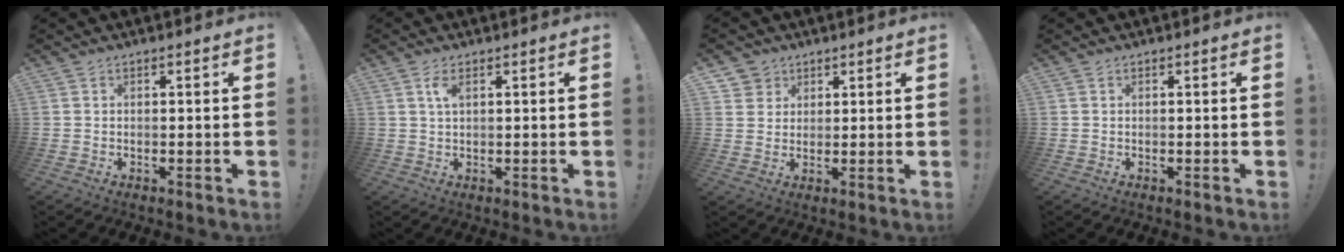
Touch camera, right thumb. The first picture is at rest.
{"total": 2.9, "force": [1.2, 1.1, 2.4], "torque": [-0.040, -0.003, 0.018]}
{"total": 4.4, "force": [2.4, 3.7, 0.1], "torque": [0.004, -0.016, 0.045]}
{"total": 0.0}